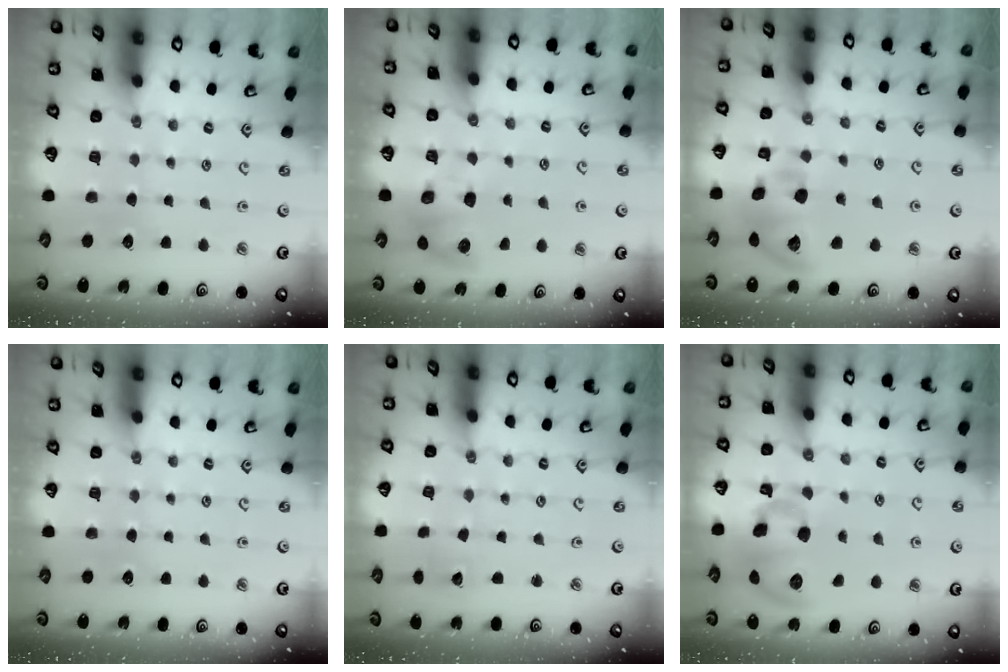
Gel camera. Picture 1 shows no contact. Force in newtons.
{"total": 7.6, "press": 7.5, "slide": 1.1}
{"total": 13.9, "press": 13.8, "slide": 2.1}
{"total": 0.0}
{"total": 1.5, "press": 1.5, "slide": 0.0}
{"total": 13.1, "press": 13.1, "slide": 1.0}